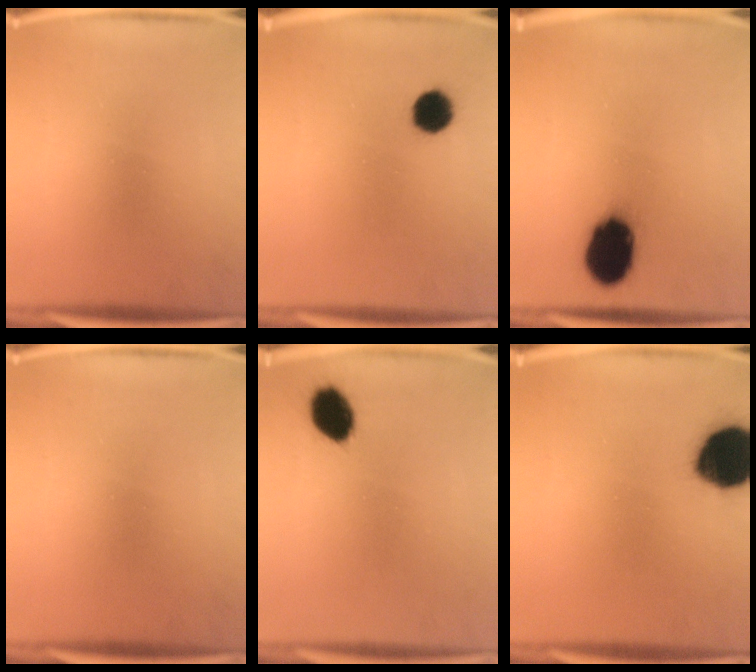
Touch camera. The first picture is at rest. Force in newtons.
{"total": 5.6}
{"total": 14.5}
{"total": 0.0}
{"total": 7.9}
{"total": 18.2}